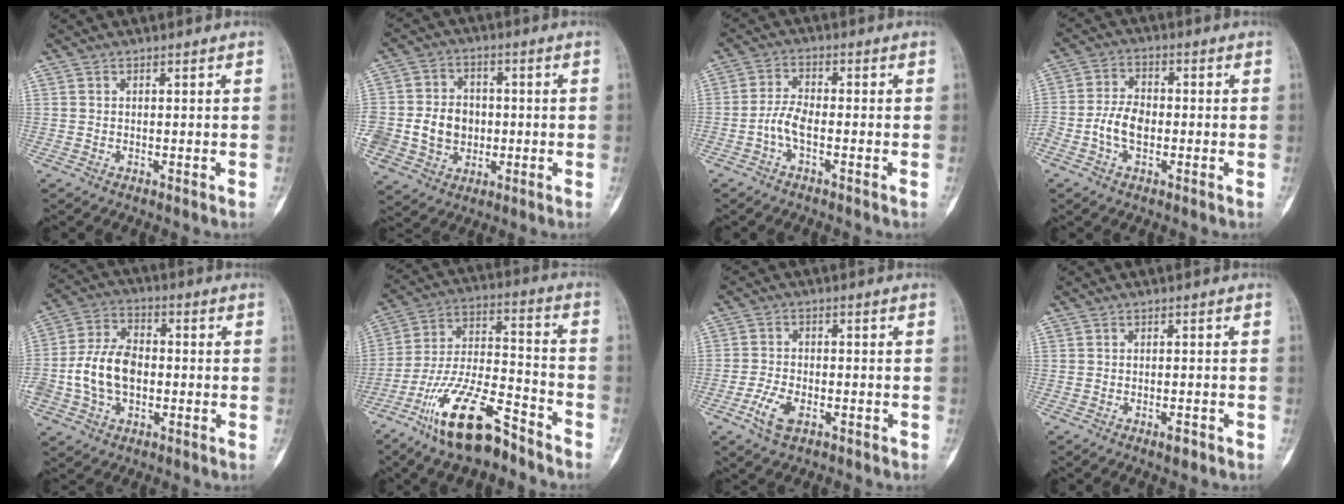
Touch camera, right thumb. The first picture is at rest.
{"total": 15.3, "force": [-1.8, 12.7, 8.3], "torque": [-0.170, 0.021, -0.022]}
{"total": 4.1, "force": [-1.6, 1.2, 3.5], "torque": [-0.079, 0.011, -0.042]}
{"total": 5.9, "force": [-1.5, 3.4, 4.5], "torque": [-0.090, 0.016, -0.039]}
{"total": 11.6, "force": [-1.6, 7.7, 8.5], "torque": [-0.159, 0.031, -0.038]}
{"total": 17.7, "force": [-12.0, 5.7, 11.8], "torque": [-0.220, 0.079, -0.215]}
{"total": 5.4, "force": [-2.7, 2.9, 3.8], "torque": [-0.081, 0.010, -0.048]}
{"total": 1.7, "force": [-1.1, 0.6, 1.2], "torque": [-0.021, 0.004, -0.014]}